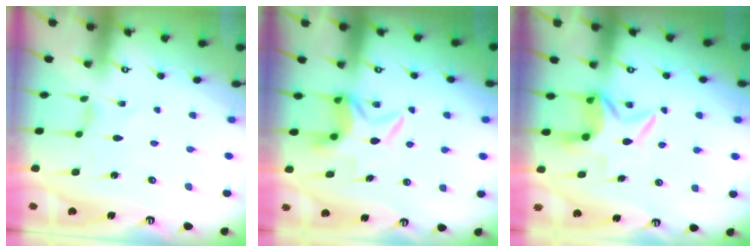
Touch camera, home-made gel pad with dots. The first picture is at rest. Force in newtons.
{"total": 6.1, "press": 6.0, "slide": 0.8}
{"total": 6.4, "press": 6.4, "slide": 0.9}